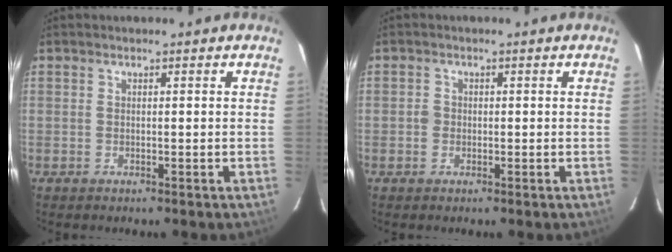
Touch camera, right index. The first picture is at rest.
{"total": 1.4, "force": [-0.4, 1.3, 0.3], "torque": [-0.006, 0.002, -0.007]}